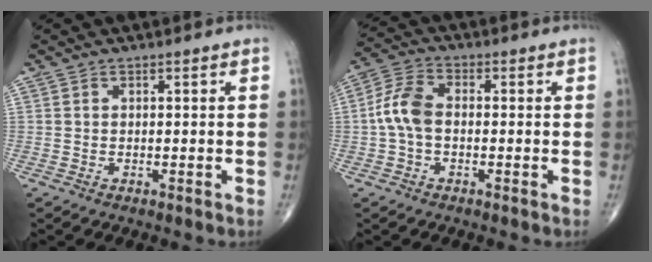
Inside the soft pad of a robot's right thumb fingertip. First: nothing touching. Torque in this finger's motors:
{"motor_torque": [-0.30, 0.97, 0.76, 0.00, 0.04]}